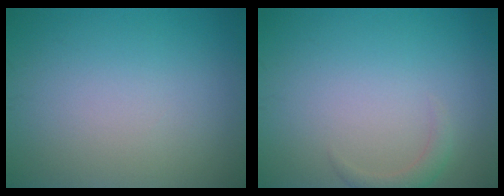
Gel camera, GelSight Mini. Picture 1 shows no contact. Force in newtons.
{"total": 1.3, "press": 1.3, "slide": 0.1}